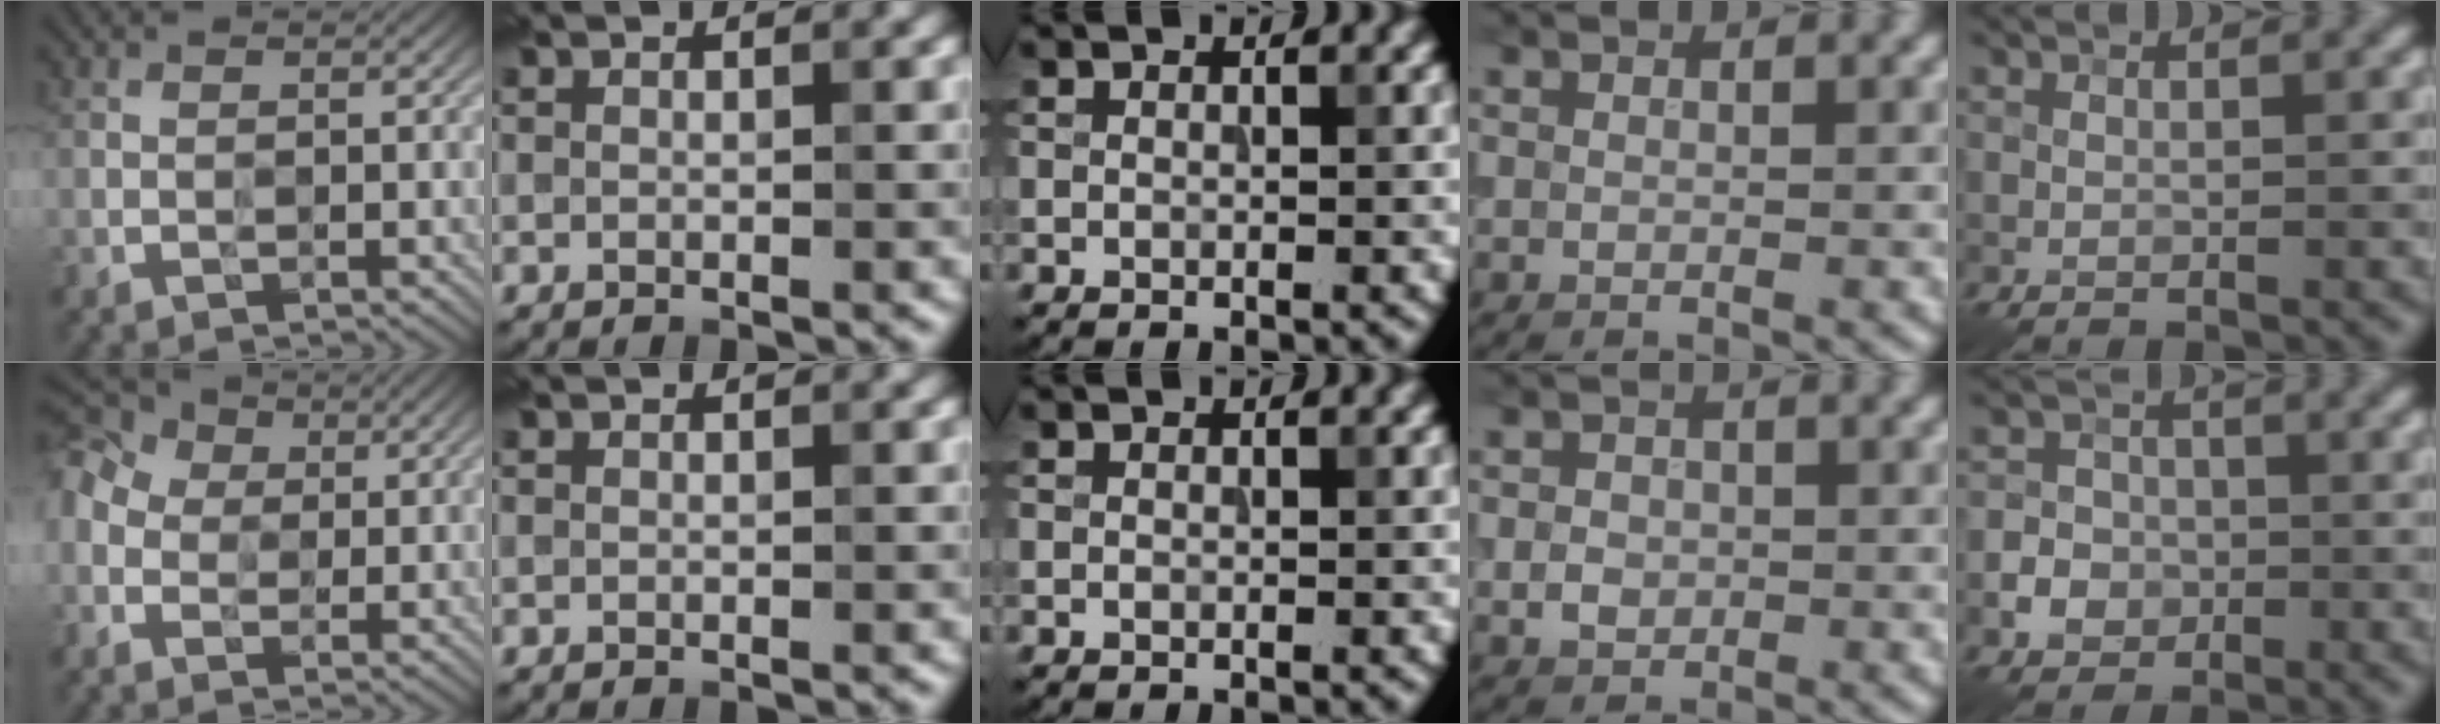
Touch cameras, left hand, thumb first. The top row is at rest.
{"thumb": {"total": 9.8, "force": [0.9, 7.8, 5.8], "torque": [-0.176, 0.017, -0.010]}, "ring": {"total": 1.7, "force": [-0.3, 1.5, 0.8], "torque": [-0.010, -0.002, -0.009]}, "little": {"total": 2.8, "force": [-0.9, 2.5, 0.8], "torque": [-0.001, 0.001, -0.020]}}